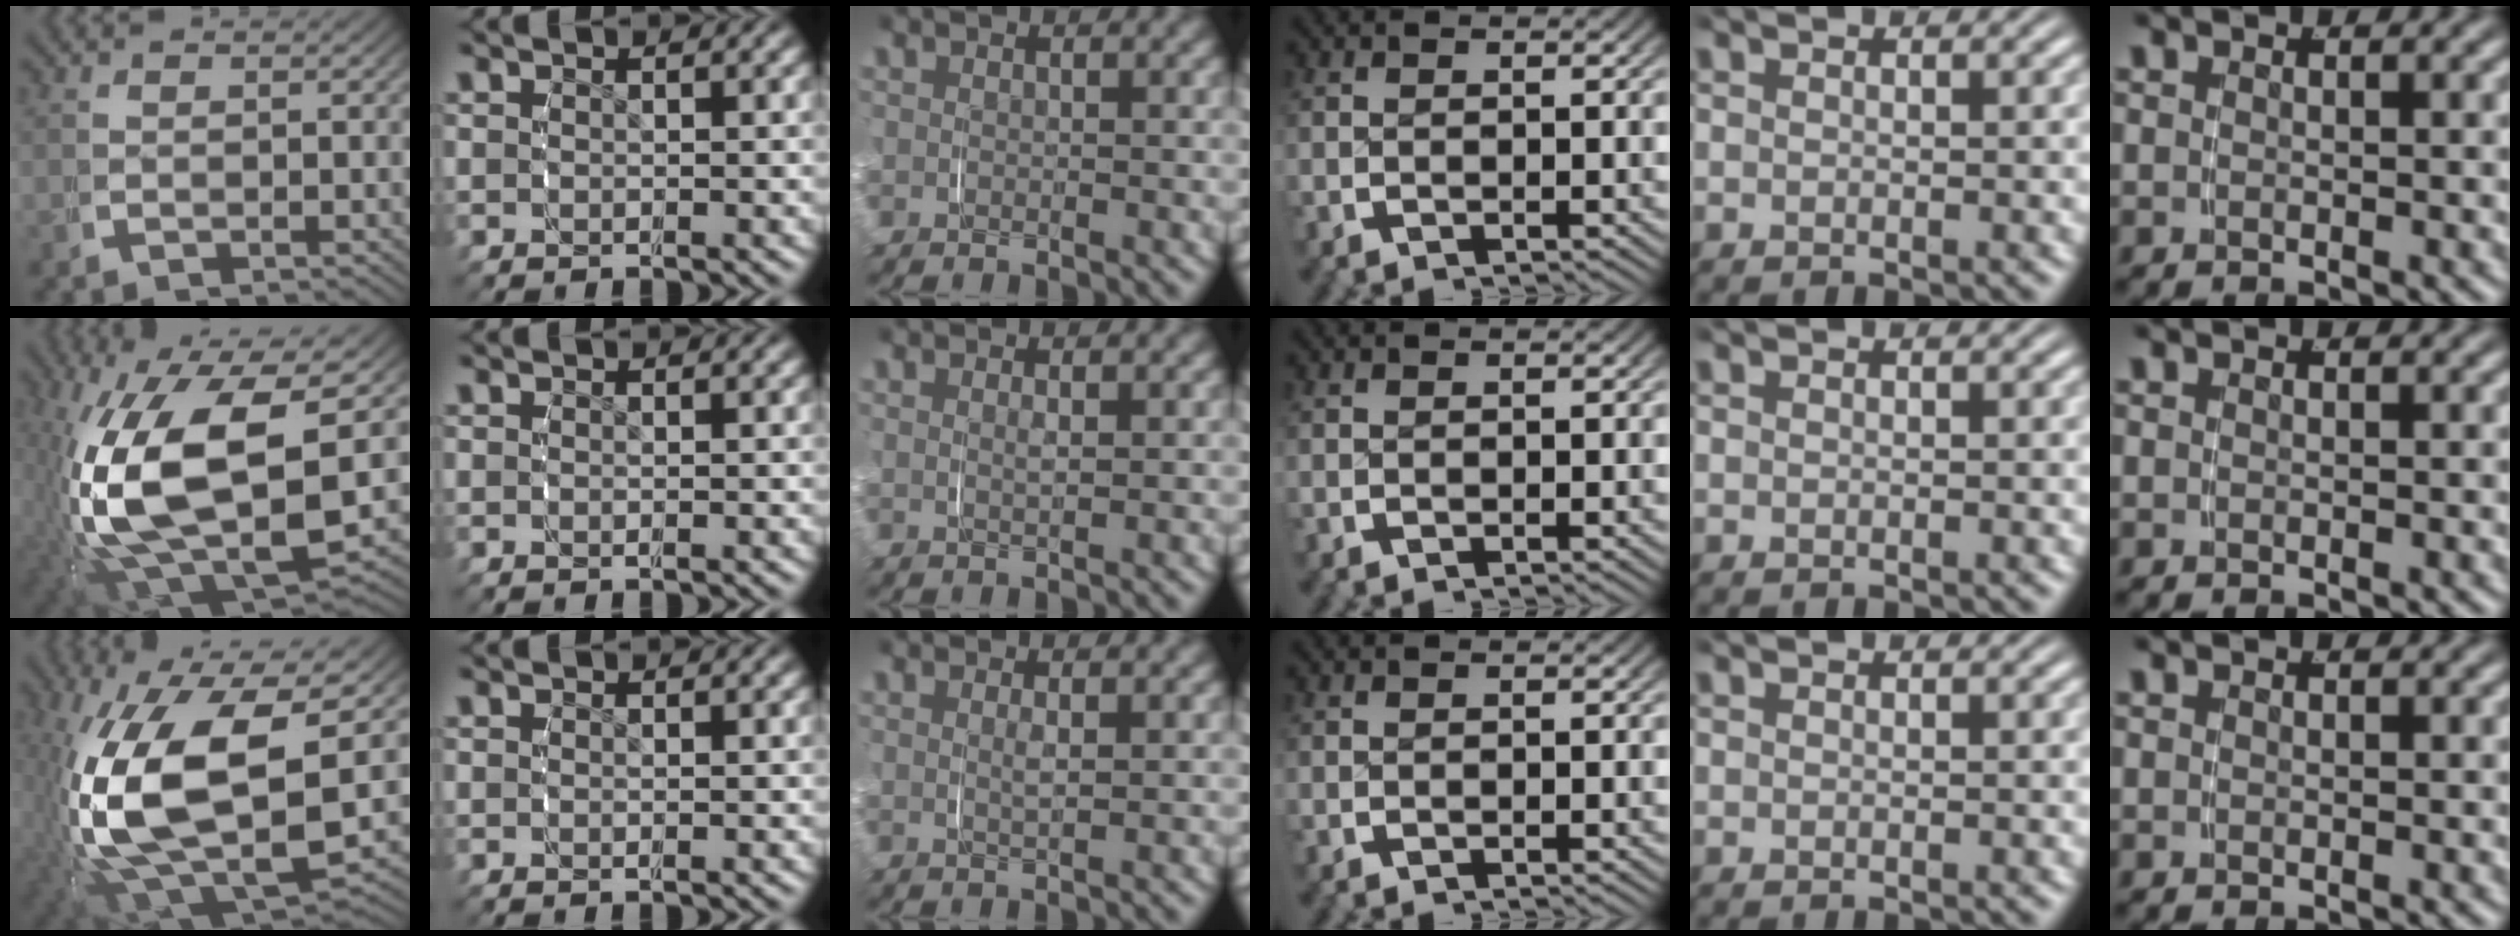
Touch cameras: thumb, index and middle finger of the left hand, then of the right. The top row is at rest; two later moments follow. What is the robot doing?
{"motion": "grasp_and_lifting", "object": "phone"}